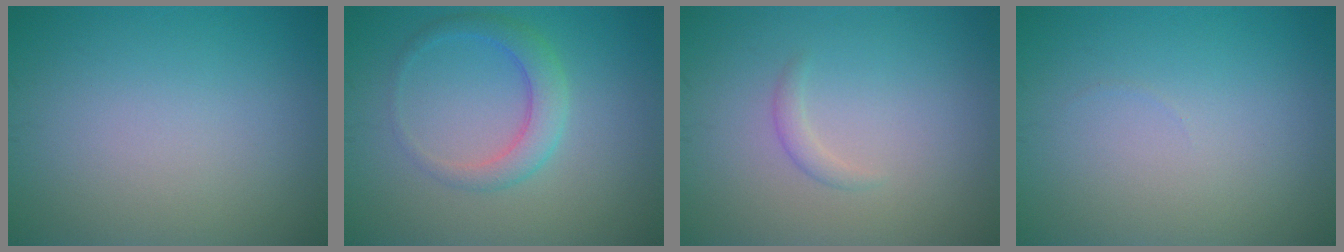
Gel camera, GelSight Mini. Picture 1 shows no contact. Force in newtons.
{"total": 3.0, "press": 3.0, "slide": 0.1}
{"total": 0.9, "press": 0.9, "slide": 0.0}
{"total": 0.0}